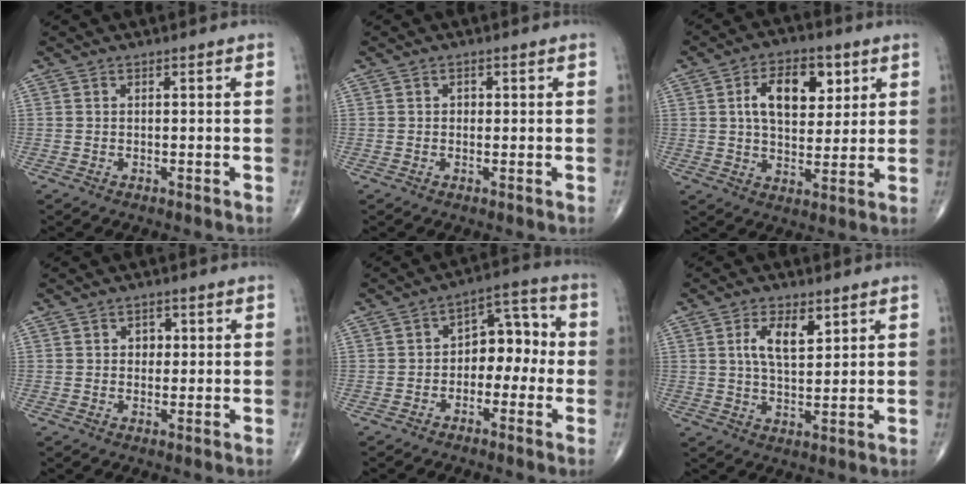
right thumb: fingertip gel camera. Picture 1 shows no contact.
{"total": 1.1, "force": [0.1, 0.9, 0.6], "torque": [0.000, 0.003, -0.001]}
{"total": 12.4, "force": [3.9, 7.2, 9.3], "torque": [-0.113, -0.006, 0.063]}
{"total": 2.5, "force": [0.5, 2.0, 1.4], "torque": [-0.001, 0.003, 0.003]}
{"total": 8.8, "force": [-1.4, 5.9, 6.4], "torque": [-0.050, 0.043, -0.038]}
{"total": 7.1, "force": [2.8, 3.3, 5.6], "torque": [-0.089, -0.013, 0.052]}